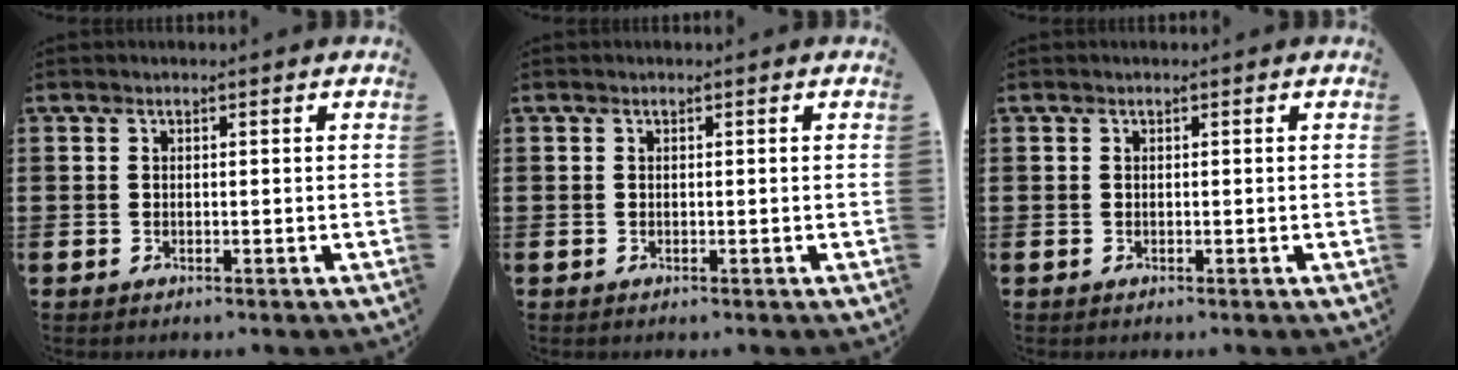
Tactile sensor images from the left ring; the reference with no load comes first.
{"total": 0.0}
{"total": 0.0}